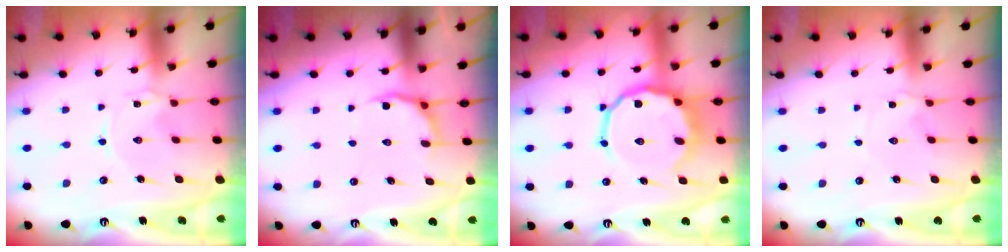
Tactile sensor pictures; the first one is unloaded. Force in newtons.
{"total": 4.6, "press": 4.0, "slide": 2.2}
{"total": 12.0, "press": 11.6, "slide": 3.1}
{"total": 1.2, "press": 1.1, "slide": 0.2}